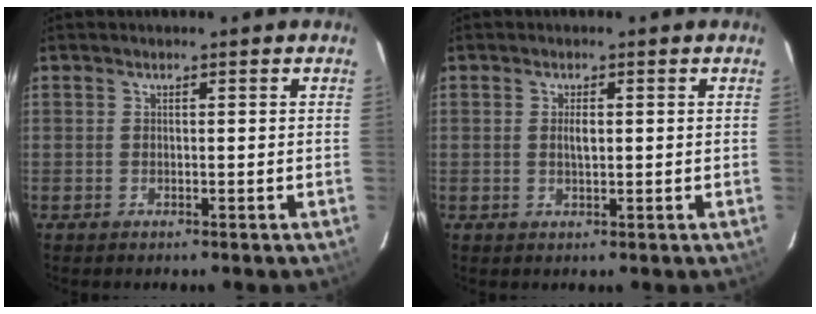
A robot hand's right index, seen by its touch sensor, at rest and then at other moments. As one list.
[{"total": 1.8, "force": [0.2, 0.8, 1.6], "torque": [-0.029, -0.001, 0.005]}]